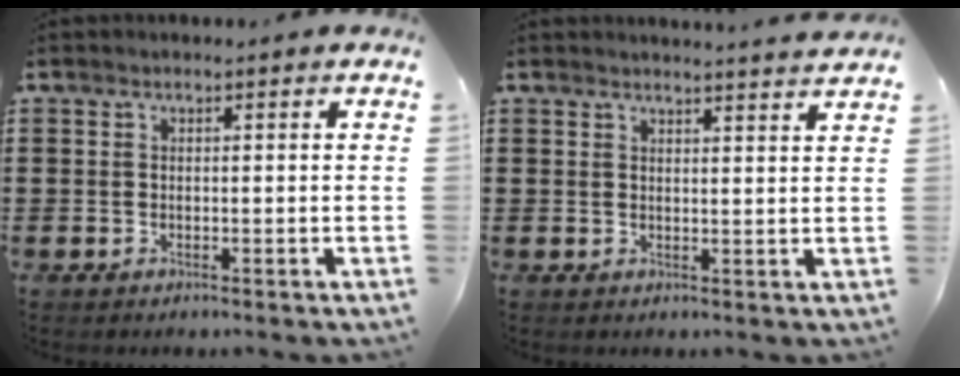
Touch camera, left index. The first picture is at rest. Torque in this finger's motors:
{"motor_torque": [-0.42, -0.50, 0.05, 0.05]}